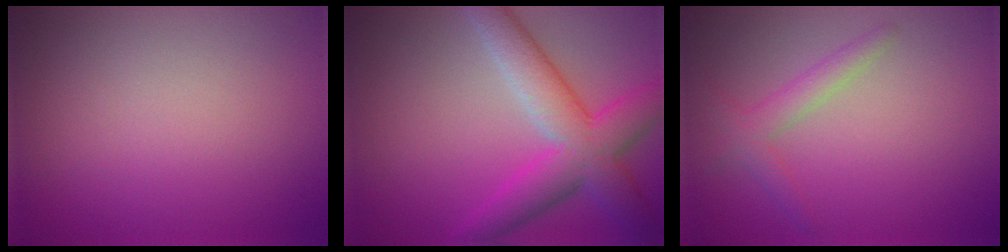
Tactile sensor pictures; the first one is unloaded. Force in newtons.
{"total": 6.9, "press": 6.9, "slide": 0.3}
{"total": 2.0, "press": 2.0, "slide": 0.1}